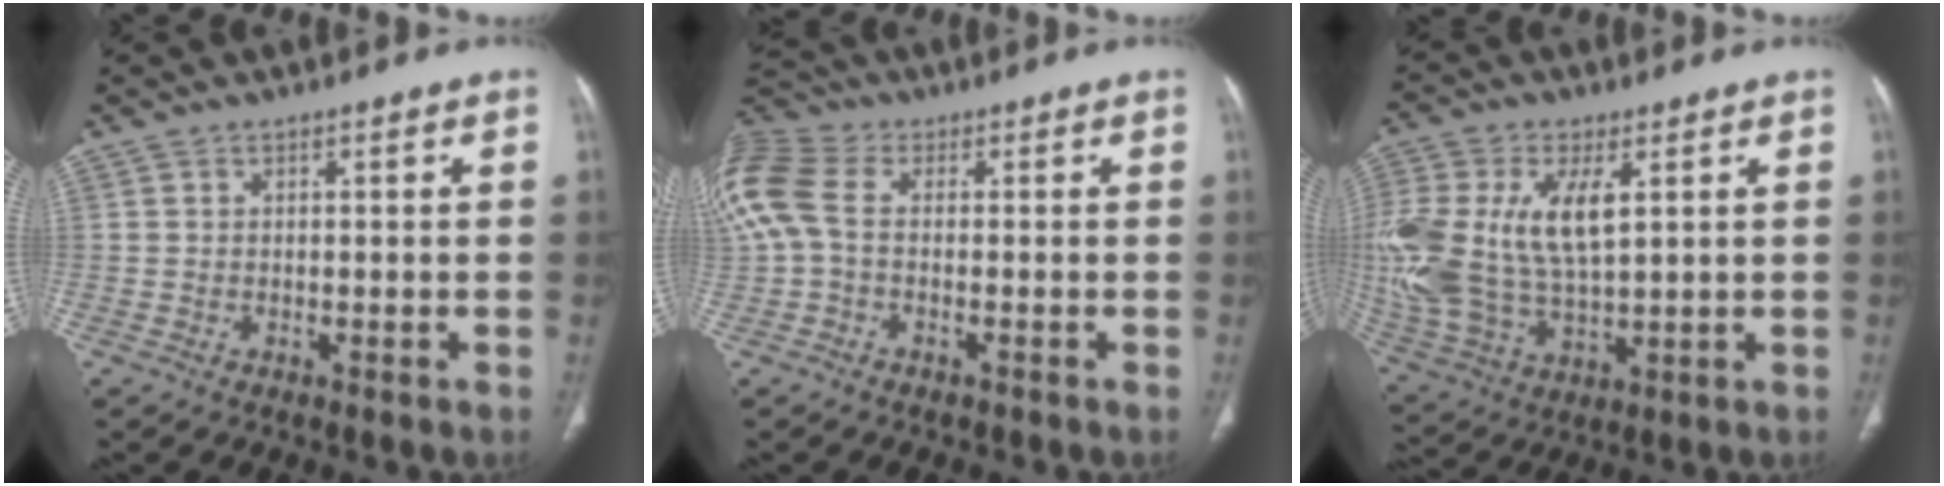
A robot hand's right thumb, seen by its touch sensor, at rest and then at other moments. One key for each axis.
{"total": 13.4, "fx": -0.1, "fy": 9.5, "fz": 9.4, "tx": -0.255, "ty": 0.028, "tz": -0.002}
{"total": 21.4, "fx": 4.1, "fy": 11.4, "fz": 17.7, "tx": -0.408, "ty": -0.009, "tz": 0.081}